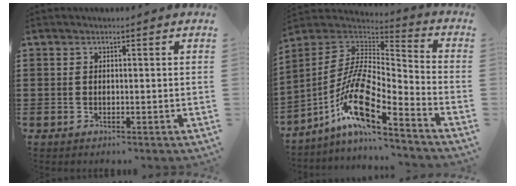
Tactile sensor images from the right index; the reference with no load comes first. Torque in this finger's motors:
{"motor_torque": [1.11, -1.04, 1.05, 0.21]}